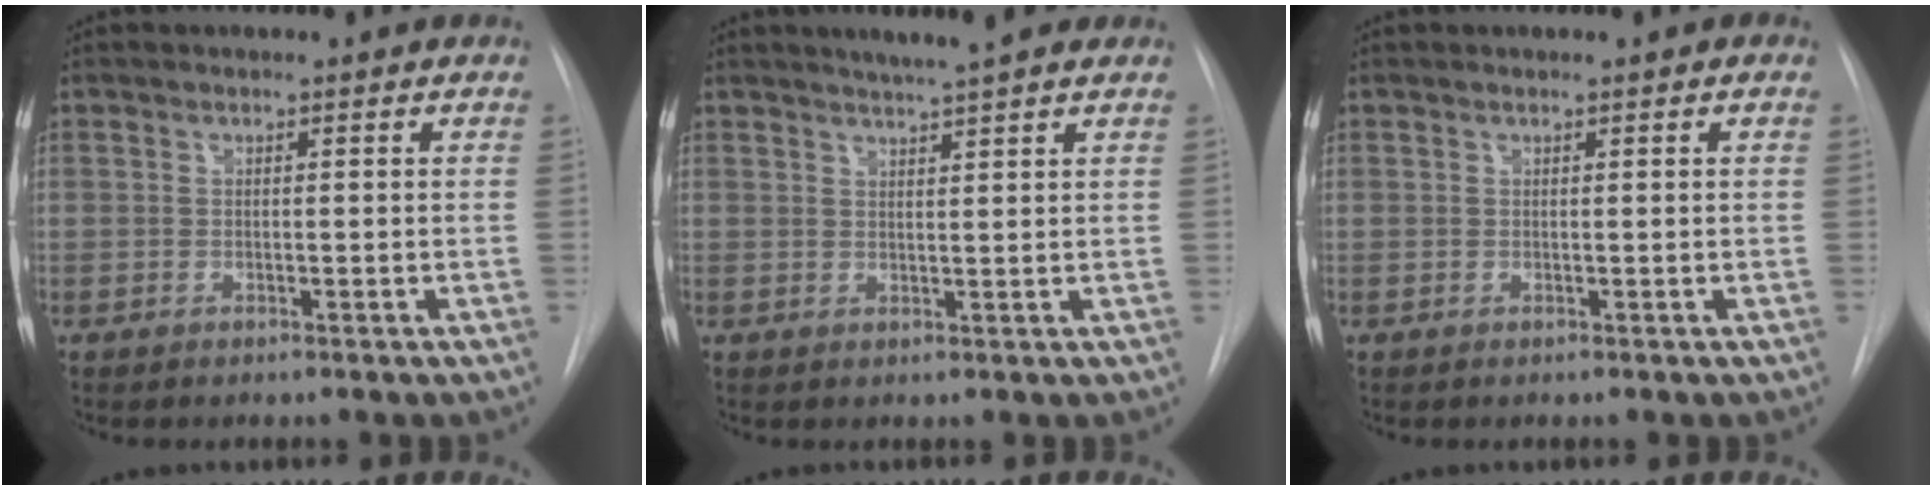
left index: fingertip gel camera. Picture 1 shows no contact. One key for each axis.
{"total": 6.1, "fx": 5.1, "fy": 0.2, "fz": 3.3, "tx": -0.052, "ty": 0.016, "tz": 0.070}
{"total": 0.8, "fx": 0.4, "fy": 0.0, "fz": 0.7, "tx": -0.009, "ty": 0.003, "tz": 0.004}